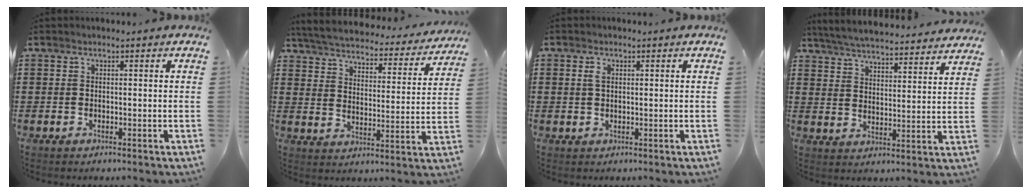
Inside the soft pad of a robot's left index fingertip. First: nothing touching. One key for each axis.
{"total": 4.2, "fx": 4.1, "fy": 0.2, "fz": 0.8, "tx": -0.039, "ty": -0.031, "tz": 0.065}
{"total": 1.4, "fx": 0.5, "fy": 0.9, "fz": 0.9, "tx": -0.020, "ty": 0.005, "tz": 0.010}
{"total": 5.2, "fx": 5.1, "fy": -0.4, "fz": 0.9, "tx": -0.042, "ty": -0.038, "tz": 0.086}